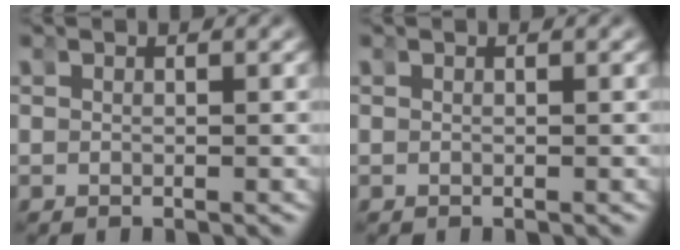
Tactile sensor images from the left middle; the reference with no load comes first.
{"total": 0.0}